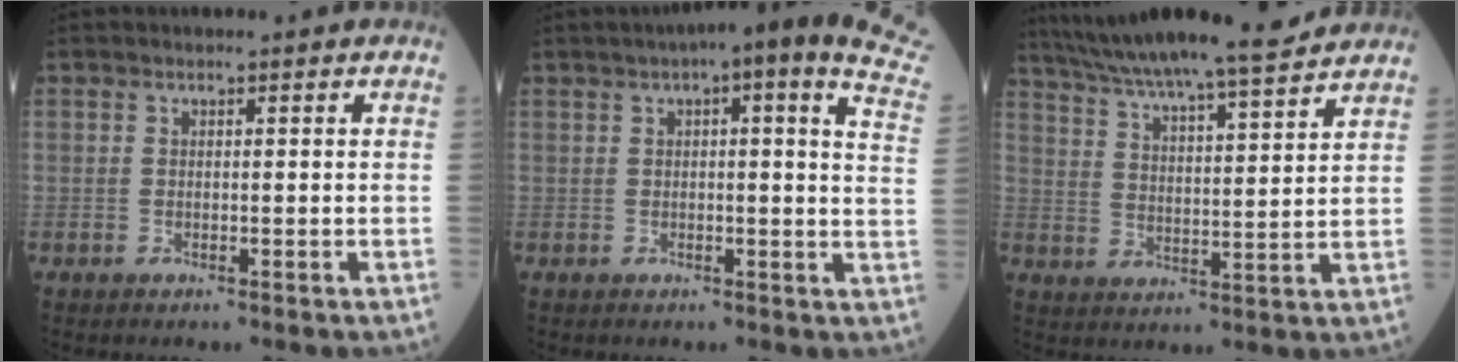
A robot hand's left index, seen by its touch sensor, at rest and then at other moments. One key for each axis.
{"total": 17.9, "fx": 12.4, "fy": 2.0, "fz": 12.8, "tx": -0.172, "ty": 0.013, "tz": 0.122}
{"total": 17.7, "fx": 15.7, "fy": 0.3, "fz": 8.0, "tx": -0.137, "ty": 0.012, "tz": 0.241}